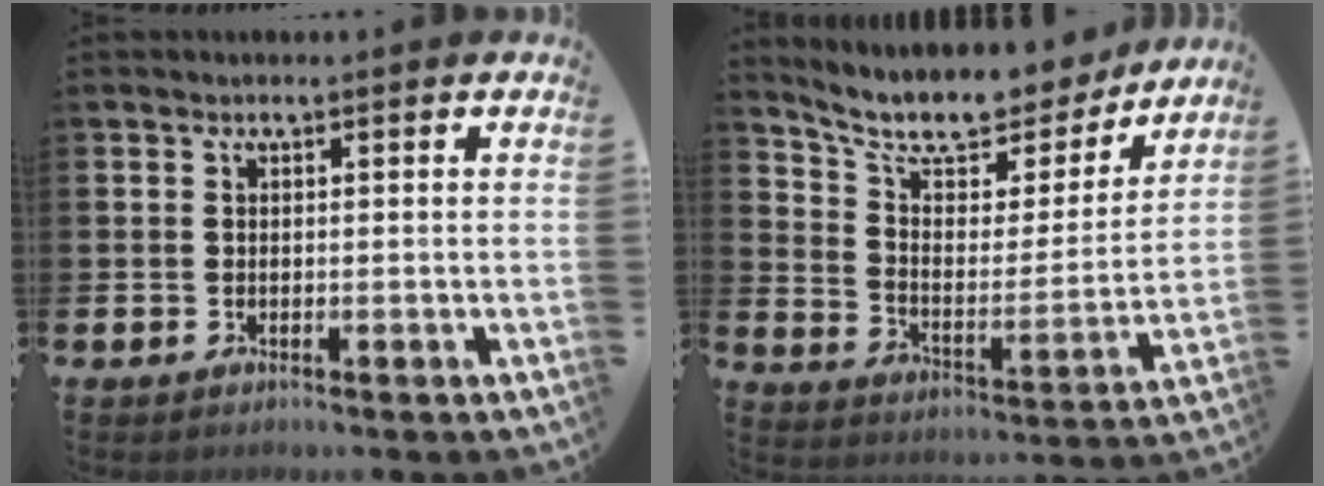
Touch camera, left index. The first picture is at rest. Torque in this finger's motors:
{"motor_torque": [1.15, -0.99, 0.31, 0.21]}